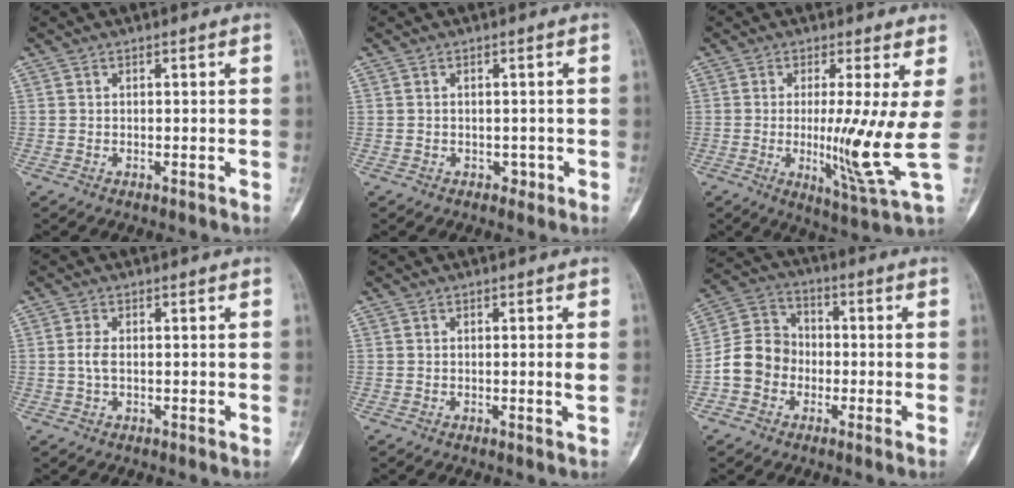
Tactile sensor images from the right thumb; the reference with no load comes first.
{"total": 1.3, "force": [-0.5, 1.1, 0.4], "torque": [0.002, 0.005, -0.006]}
{"total": 10.7, "force": [0.3, -0.2, 10.6], "torque": [-0.201, -0.040, 0.003]}
{"total": 2.1, "force": [-0.1, 1.2, 1.8], "torque": [-0.040, 0.002, -0.004]}
{"total": 1.3, "force": [0.0, -0.1, 1.3], "torque": [-0.024, -0.003, 0.000]}
{"total": 9.4, "force": [-2.6, 8.1, 4.0], "torque": [-0.060, 0.037, -0.059]}